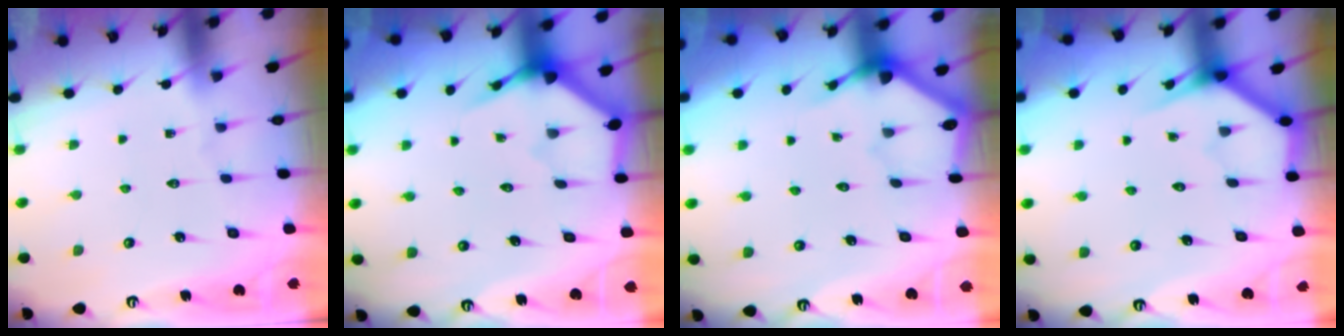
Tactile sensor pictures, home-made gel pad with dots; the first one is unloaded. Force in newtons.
{"total": 3.6, "press": 3.6, "slide": 0.1}
{"total": 3.3, "press": 3.3, "slide": 0.2}
{"total": 4.0, "press": 3.9, "slide": 0.4}